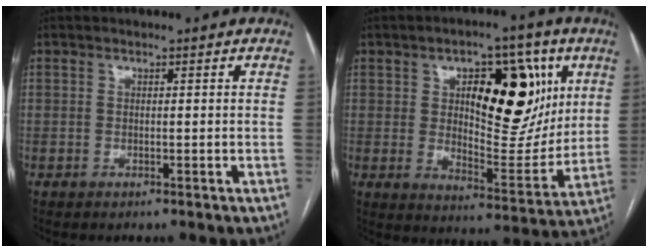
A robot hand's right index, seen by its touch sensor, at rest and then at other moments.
{"total": 17.5, "force": [5.7, 7.5, 14.8], "torque": [-0.200, 0.009, 0.093]}